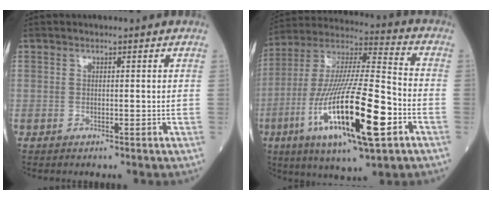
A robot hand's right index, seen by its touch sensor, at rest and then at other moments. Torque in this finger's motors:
{"motor_torque": [2.14, 0.00, 0.72, 0.21]}